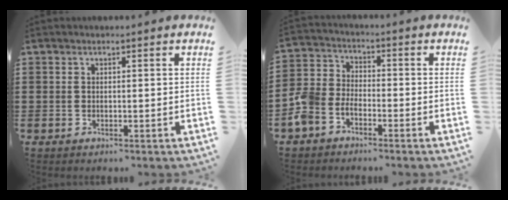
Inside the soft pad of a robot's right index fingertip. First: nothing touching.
{"total": 4.2, "force": [-3.3, 2.3, 1.3], "torque": [-0.056, -0.006, -0.075]}